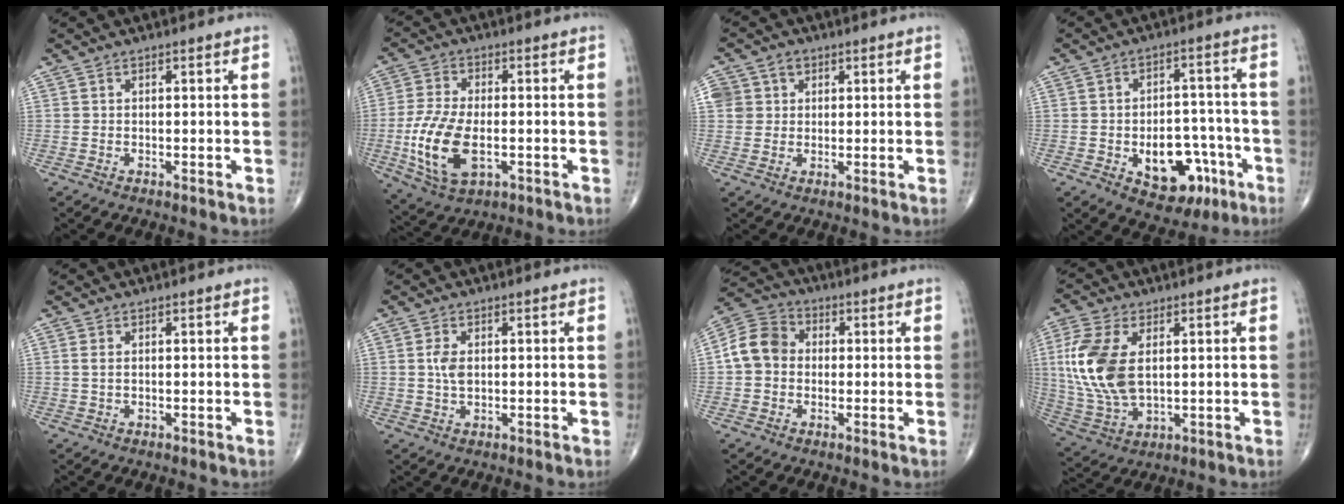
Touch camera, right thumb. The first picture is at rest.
{"total": 12.9, "force": [-2.8, 6.6, 10.7], "torque": [-0.223, -0.002, -0.046]}
{"total": 6.0, "force": [2.0, 5.4, 1.6], "torque": [-0.013, 0.010, 0.039]}
{"total": 13.2, "force": [-5.2, 8.3, 8.8], "torque": [-0.080, 0.040, -0.061]}
{"total": 1.1, "force": [0.3, 0.5, 0.9], "torque": [-0.025, 0.004, 0.010]}
{"total": 3.2, "force": [0.5, 1.9, 2.6], "torque": [-0.051, -0.001, 0.011]}
{"total": 8.5, "force": [0.0, 7.1, 4.7], "torque": [-0.076, 0.027, -0.014]}
{"total": 15.0, "force": [2.4, 8.4, 12.2], "torque": [-0.273, -0.008, 0.055]}